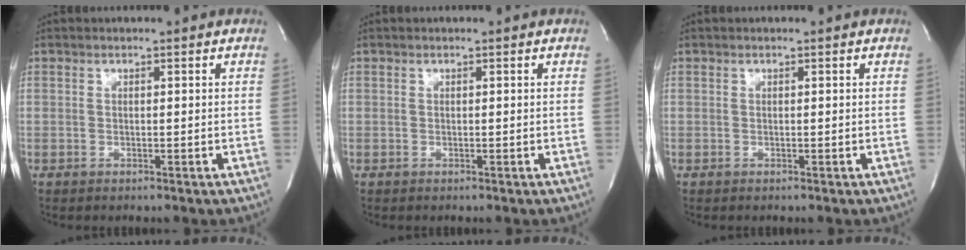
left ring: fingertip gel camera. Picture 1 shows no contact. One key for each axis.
{"total": 0.0}
{"total": 0.0}